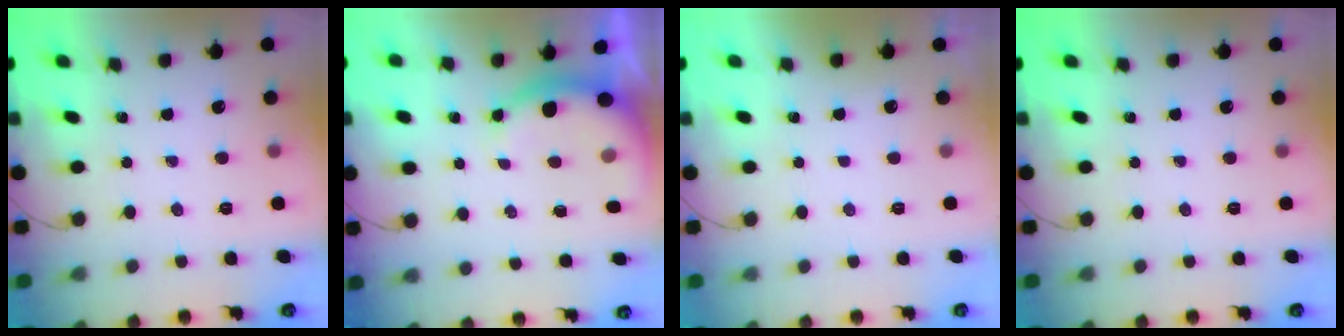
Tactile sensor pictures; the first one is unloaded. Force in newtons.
{"total": 4.2, "press": 4.1, "slide": 0.7}
{"total": 2.8, "press": 2.8, "slide": 0.1}
{"total": 0.0}